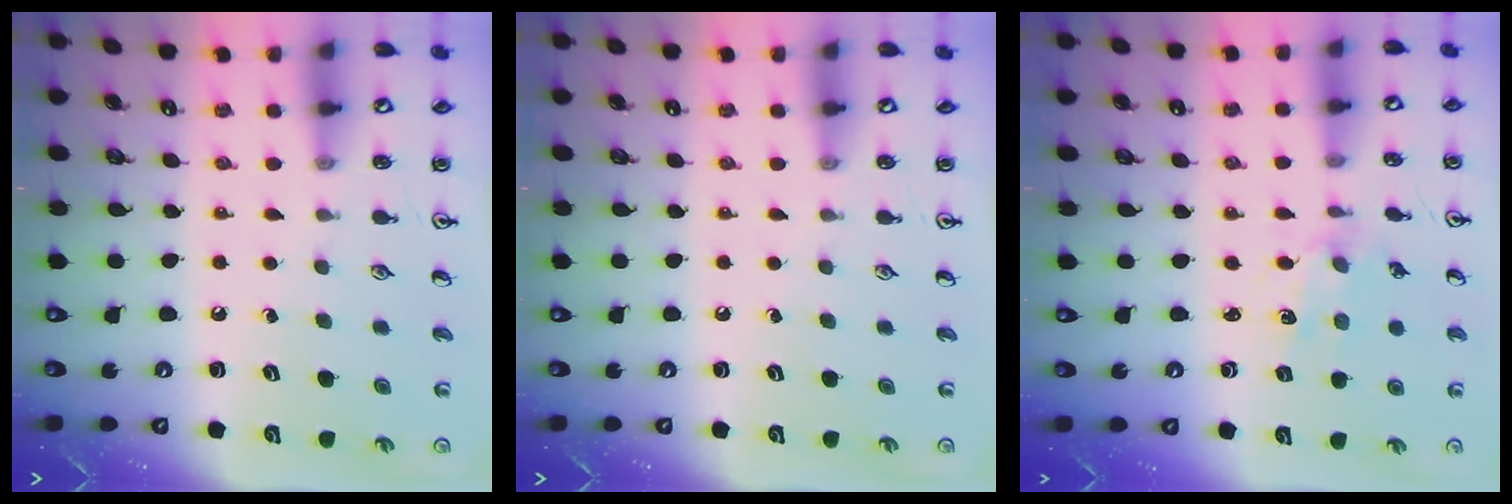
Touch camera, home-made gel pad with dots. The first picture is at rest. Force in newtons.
{"total": 0.0}
{"total": 1.7, "press": 1.7, "slide": 0.3}